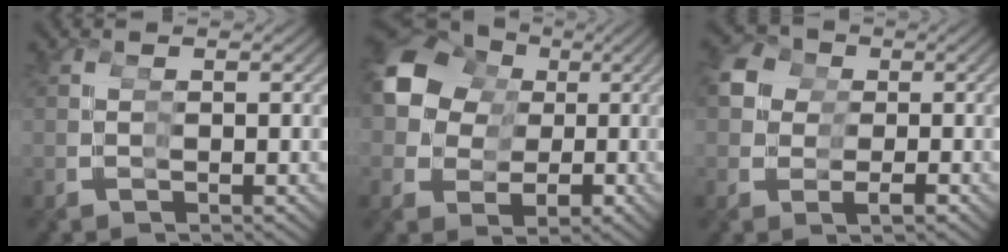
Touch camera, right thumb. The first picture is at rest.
{"total": 12.0, "force": [2.2, 9.7, 6.7], "torque": [-0.136, -0.021, 0.044]}
{"total": 5.5, "force": [0.9, 4.9, 2.4], "torque": [-0.049, -0.023, 0.021]}